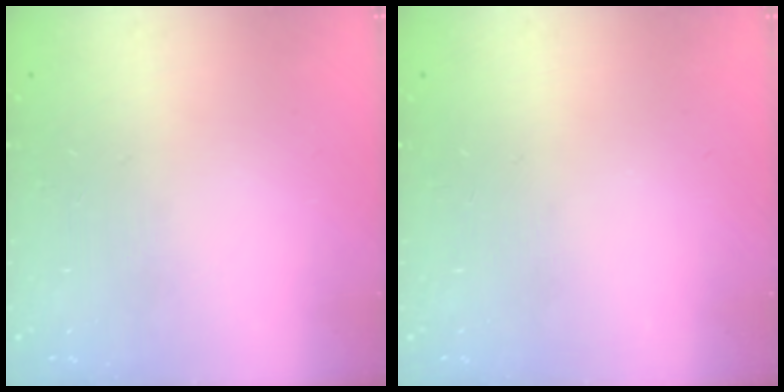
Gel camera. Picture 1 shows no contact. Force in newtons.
{"total": 0.0}